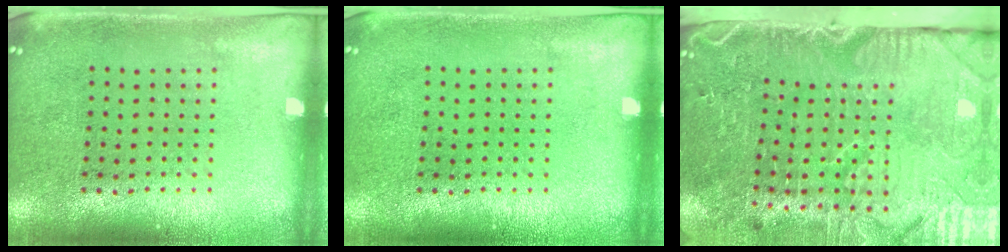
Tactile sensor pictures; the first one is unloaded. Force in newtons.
{"total": 0.0}
{"total": 5.3, "press": 4.3, "slide": 3.0}